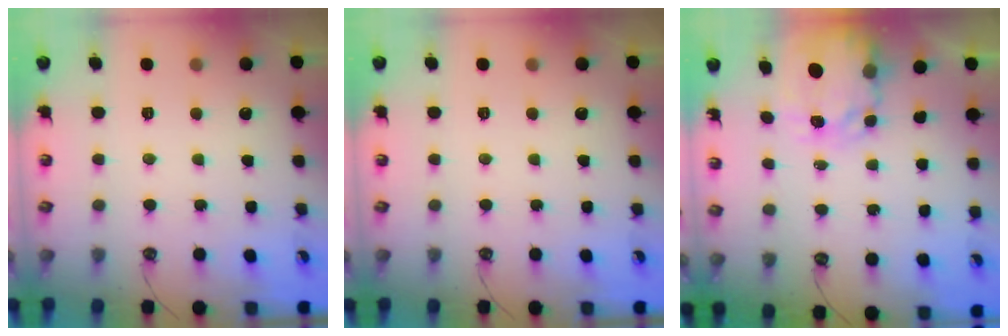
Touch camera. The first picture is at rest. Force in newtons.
{"total": 0.0}
{"total": 3.9, "press": 3.9, "slide": 0.2}